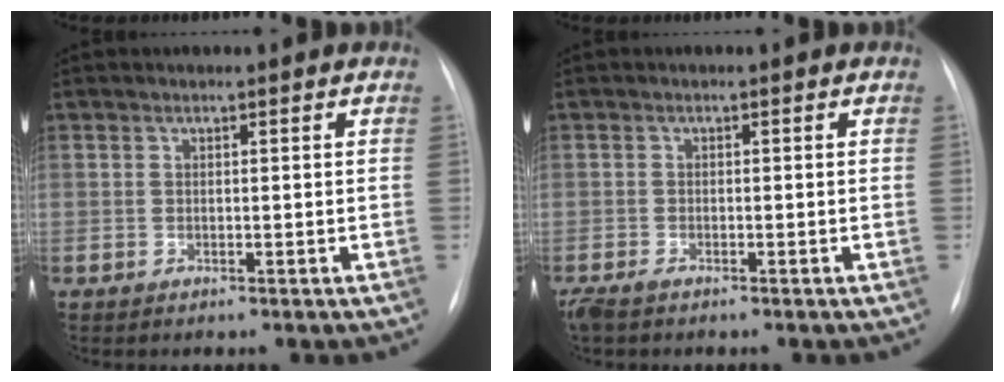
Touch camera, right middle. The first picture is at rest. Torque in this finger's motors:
{"motor_torque": [0.36, -0.33, 0.02, 0.01]}